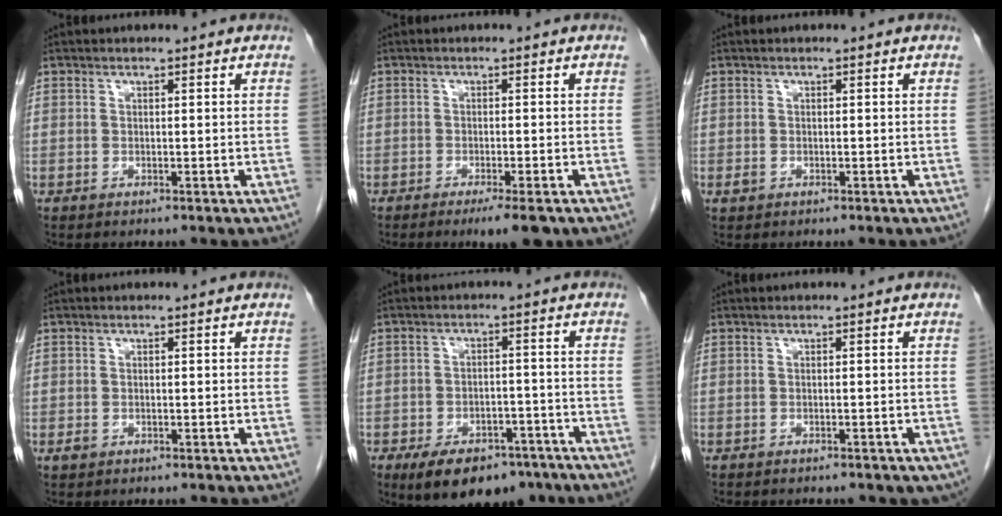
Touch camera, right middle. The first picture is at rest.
{"total": 4.4, "force": [-3.0, 0.6, 3.3], "torque": [-0.041, -0.009, -0.040]}
{"total": 0.8, "force": [-0.3, 0.7, 0.4], "torque": [-0.009, 0.001, -0.003]}
{"total": 0.9, "force": [-0.4, 0.7, 0.4], "torque": [-0.010, 0.001, -0.004]}
{"total": 11.8, "force": [-8.2, 5.9, 6.1], "torque": [-0.093, 0.004, -0.124]}
{"total": 5.0, "force": [-4.2, 2.0, 2.0], "torque": [-0.023, -0.003, -0.042]}